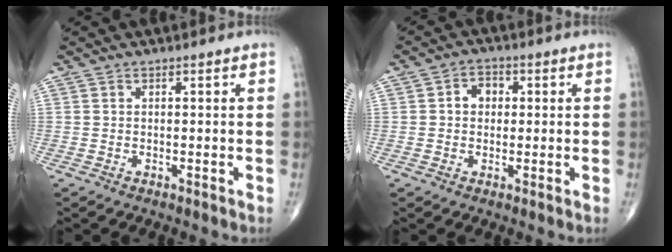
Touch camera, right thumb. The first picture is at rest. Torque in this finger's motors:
{"motor_torque": [0.71, 0.66, 0.23, -0.02, 0.02]}